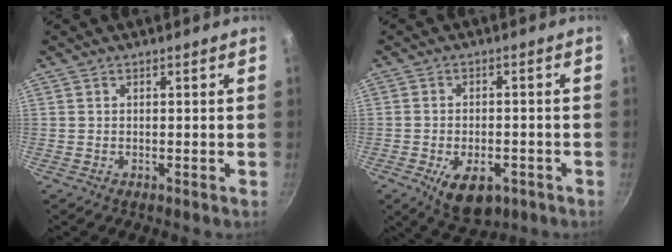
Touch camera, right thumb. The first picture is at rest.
{"total": 9.1, "force": [-3.9, 5.0, 6.4], "torque": [-0.086, 0.010, -0.050]}